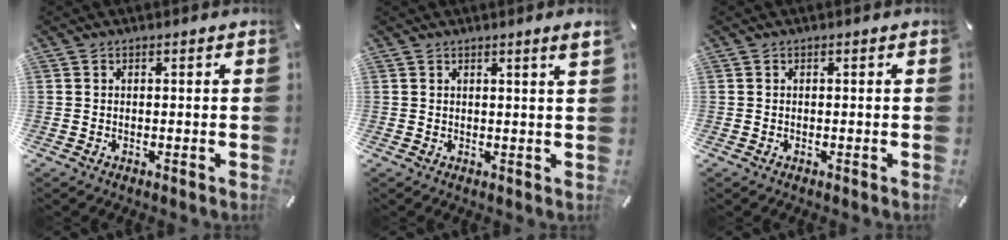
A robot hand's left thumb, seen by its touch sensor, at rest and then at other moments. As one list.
[{"total": 2.4, "force": [1.3, -0.1, 2.0], "torque": [-0.038, -0.001, 0.021]}, {"total": 0.0}]